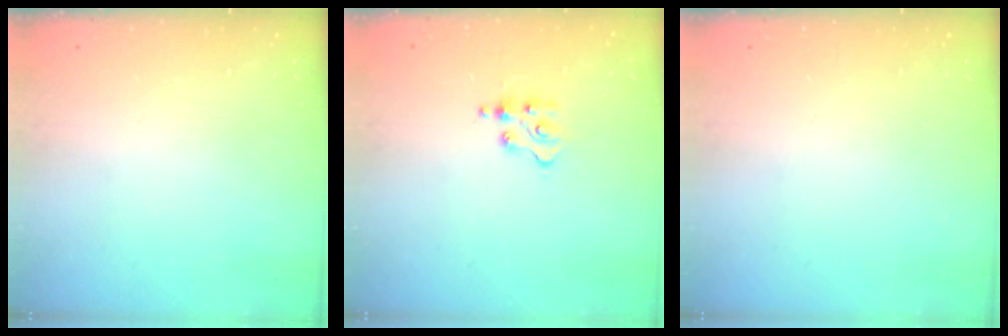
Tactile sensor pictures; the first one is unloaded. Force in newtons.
{"total": 3.5, "press": 3.5, "slide": 0.5}
{"total": 0.0}